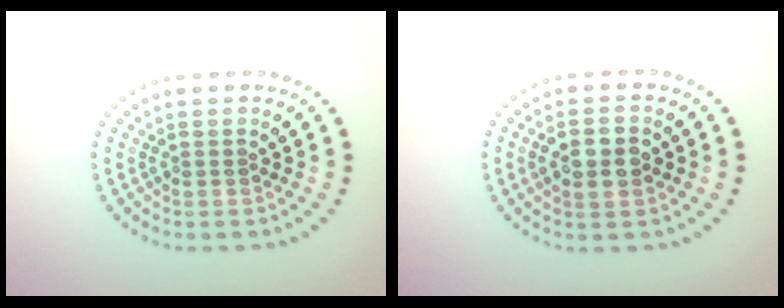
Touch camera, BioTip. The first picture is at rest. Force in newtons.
{"total": 2.8, "press": 2.8, "slide": 0.2}